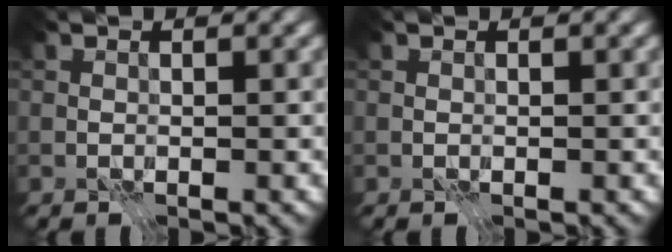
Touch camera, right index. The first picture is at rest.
{"total": 0.0}